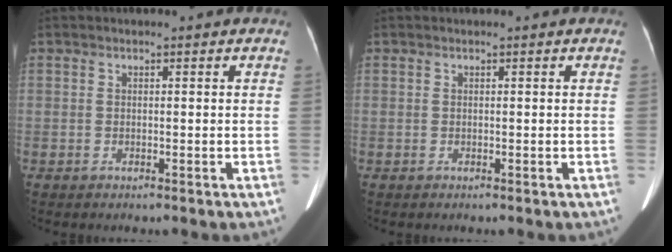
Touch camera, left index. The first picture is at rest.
{"total": 0.0}